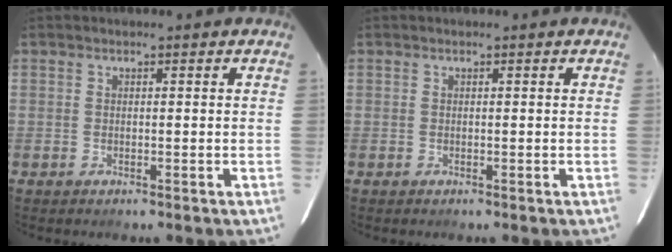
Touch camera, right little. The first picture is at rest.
{"total": 0.0}